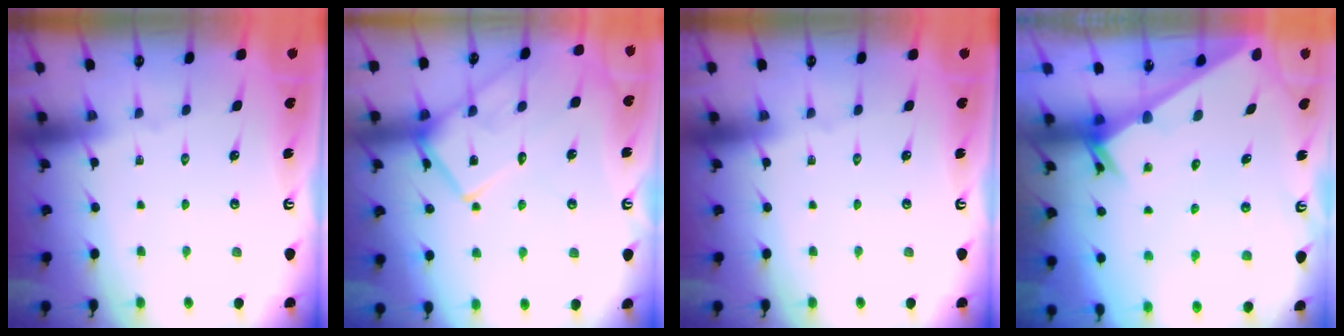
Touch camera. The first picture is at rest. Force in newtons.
{"total": 15.9, "press": 15.8, "slide": 1.4}
{"total": 0.0}
{"total": 1.8, "press": 1.8, "slide": 0.1}